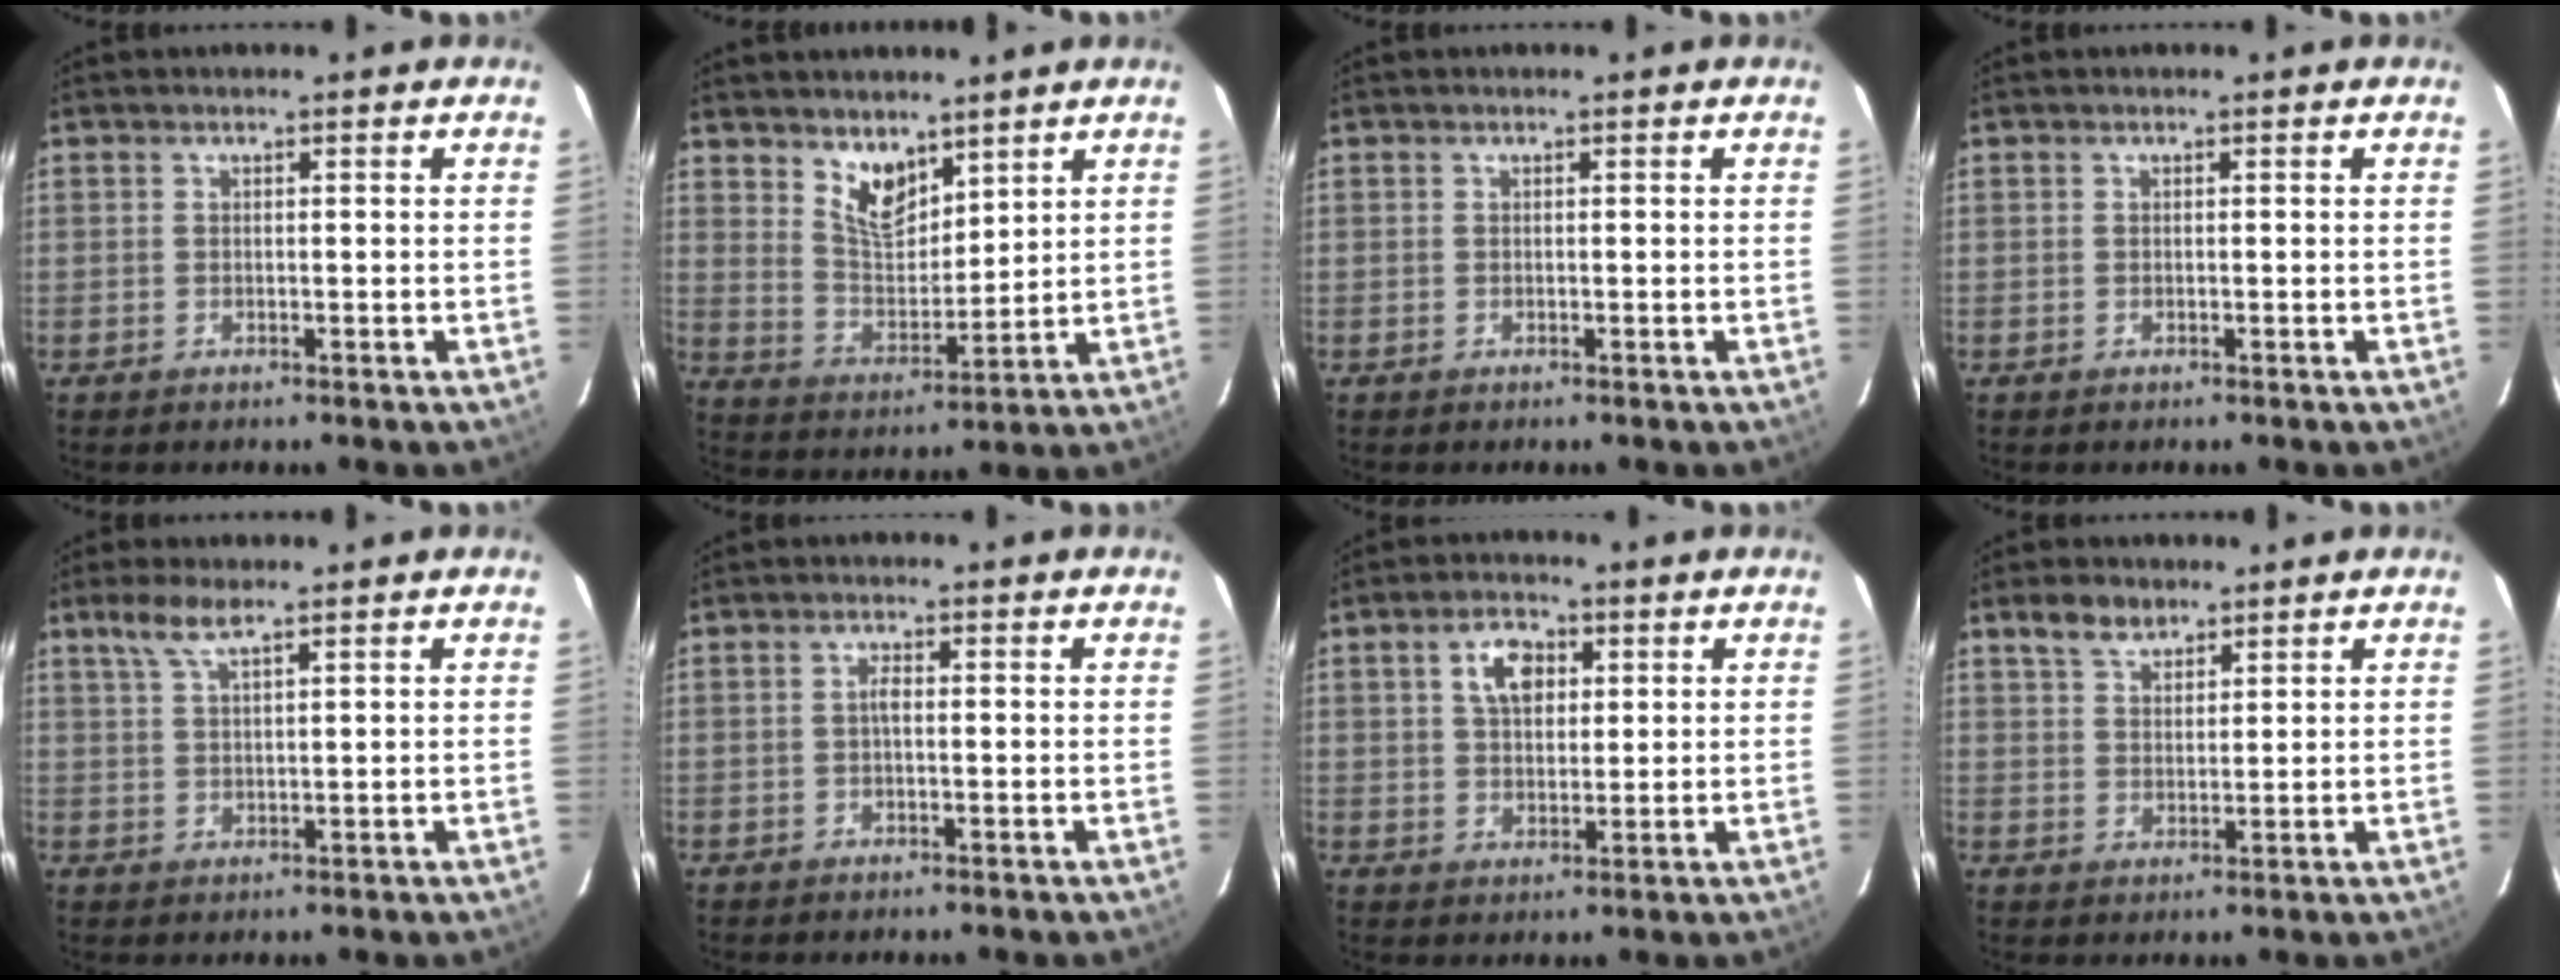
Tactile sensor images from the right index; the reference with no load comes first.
{"total": 7.8, "force": [5.5, 3.8, 4.0], "torque": [-0.062, -0.003, 0.109]}
{"total": 0.0}
{"total": 0.0}
{"total": 4.0, "force": [2.9, 0.6, 2.8], "torque": [-0.057, 0.007, 0.058]}
{"total": 1.3, "force": [-0.1, 0.5, 1.2], "torque": [-0.024, 0.006, -0.005]}
{"total": 6.1, "force": [2.1, 3.8, 4.2], "torque": [-0.073, 0.018, 0.040]}
{"total": 4.7, "force": [3.4, 2.4, 2.1], "torque": [-0.035, 0.011, 0.064]}